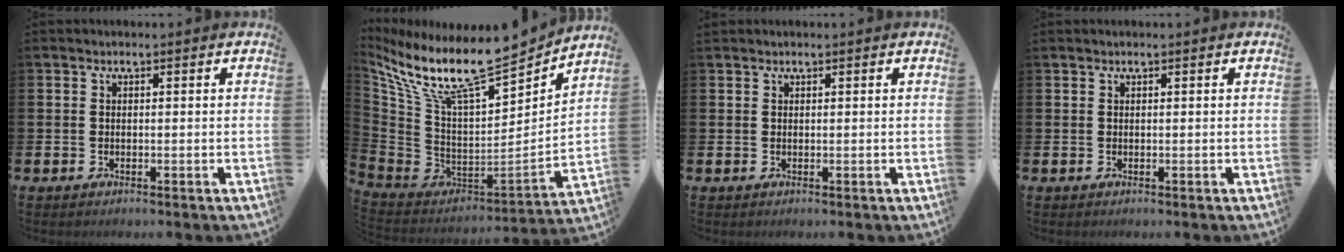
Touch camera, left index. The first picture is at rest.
{"total": 13.8, "force": [11.4, 3.0, 7.2], "torque": [-0.175, -0.084, 0.197]}
{"total": 0.5, "force": [0.5, 0.1, 0.0], "torque": [0.008, -0.001, 0.007]}
{"total": 0.0}